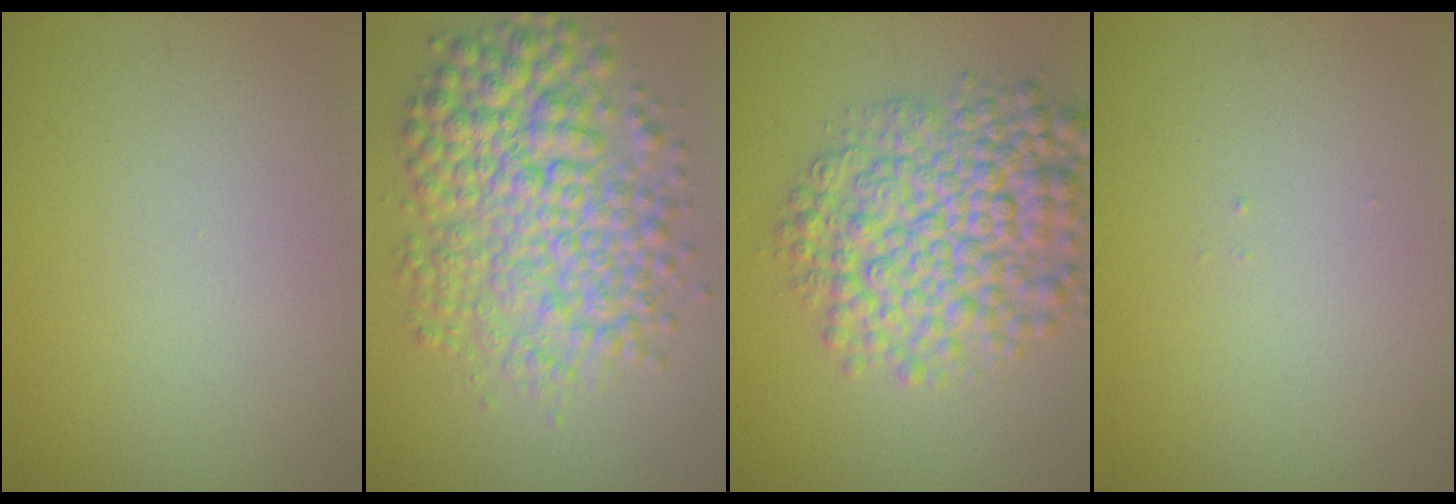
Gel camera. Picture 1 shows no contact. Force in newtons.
{"total": 8.4, "press": 8.4, "slide": 0.1}
{"total": 8.1, "press": 8.1, "slide": 0.2}
{"total": 0.0}